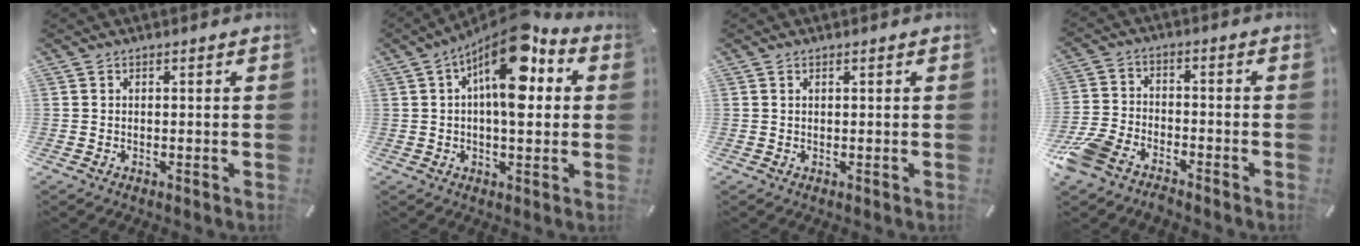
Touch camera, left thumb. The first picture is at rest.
{"total": 14.3, "force": [5.0, 5.8, 12.0], "torque": [-0.192, -0.030, 0.081]}
{"total": 0.6, "force": [0.2, 0.1, 0.6], "torque": [-0.010, -0.001, 0.004]}
{"total": 8.6, "force": [-6.9, 3.8, 3.4], "torque": [-0.084, 0.027, -0.138]}